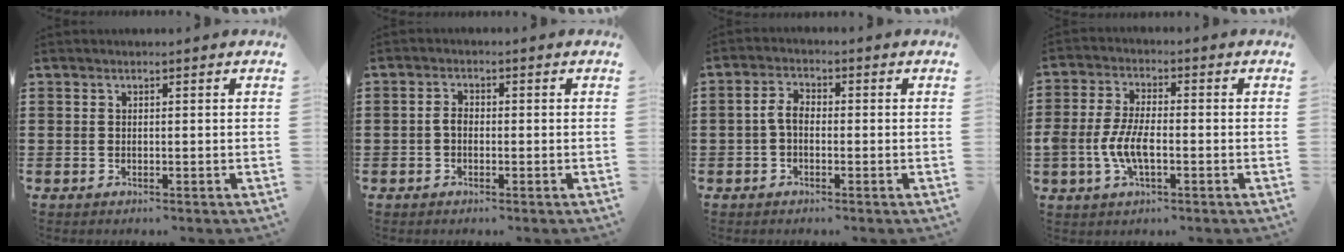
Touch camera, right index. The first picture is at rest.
{"total": 2.0, "force": [-0.5, 1.2, 1.5], "torque": [-0.037, 0.000, -0.013]}
{"total": 3.2, "force": [-0.7, 1.9, 2.6], "torque": [-0.064, 0.001, -0.019]}
{"total": 6.4, "force": [-1.7, 2.9, 5.5], "torque": [-0.126, -0.002, -0.038]}